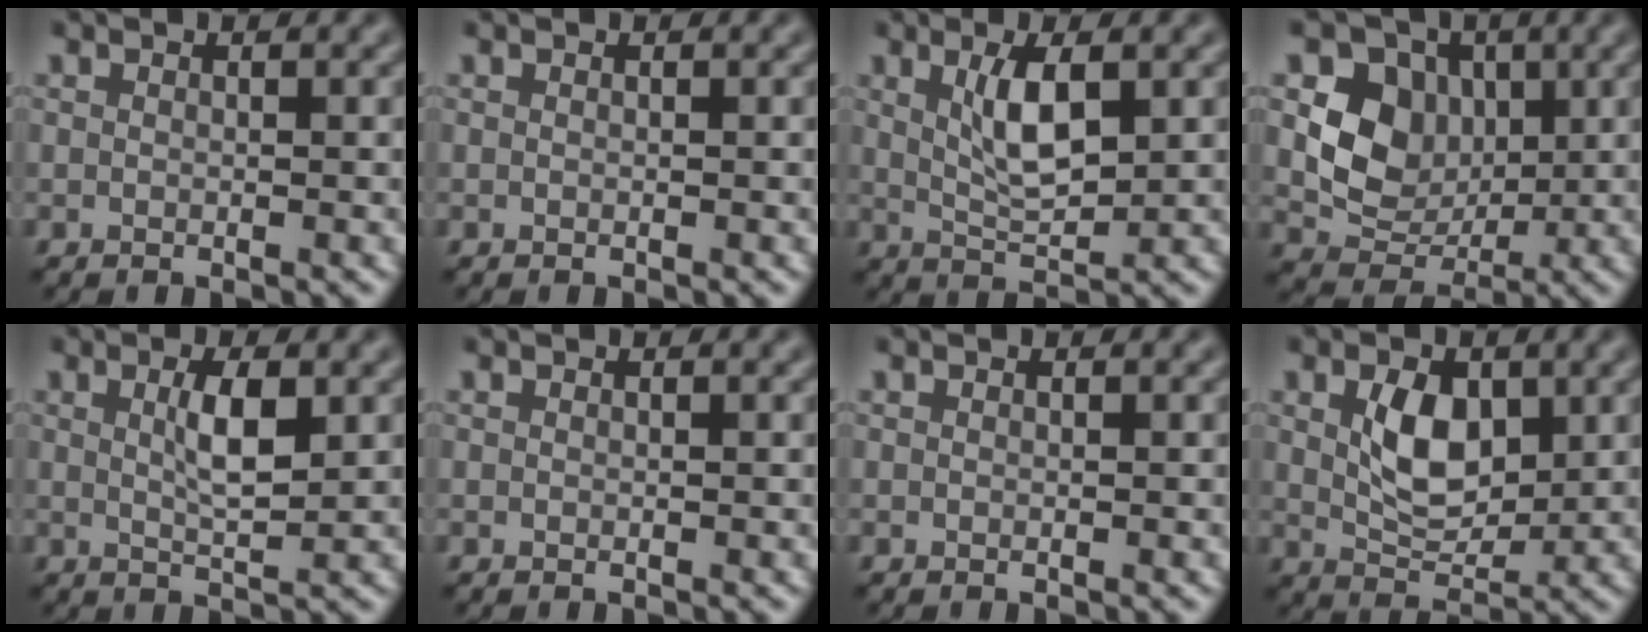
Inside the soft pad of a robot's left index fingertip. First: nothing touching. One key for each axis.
{"total": 0.0}
{"total": 4.0, "fx": 1.3, "fy": 1.3, "fz": 3.5, "tx": -0.073, "ty": -0.002, "tz": 0.027}
{"total": 5.8, "fx": 0.9, "fy": 4.8, "fz": 3.1, "tx": -0.048, "ty": -0.002, "tz": 0.012}
{"total": 3.2, "fx": 0.9, "fy": 0.7, "fz": 3.0, "tx": -0.056, "ty": 0.001, "tz": 0.015}
{"total": 0.0}
{"total": 0.0}
{"total": 4.7, "fx": 1.1, "fy": 2.9, "fz": 3.6, "tx": -0.070, "ty": -0.003, "tz": 0.022}